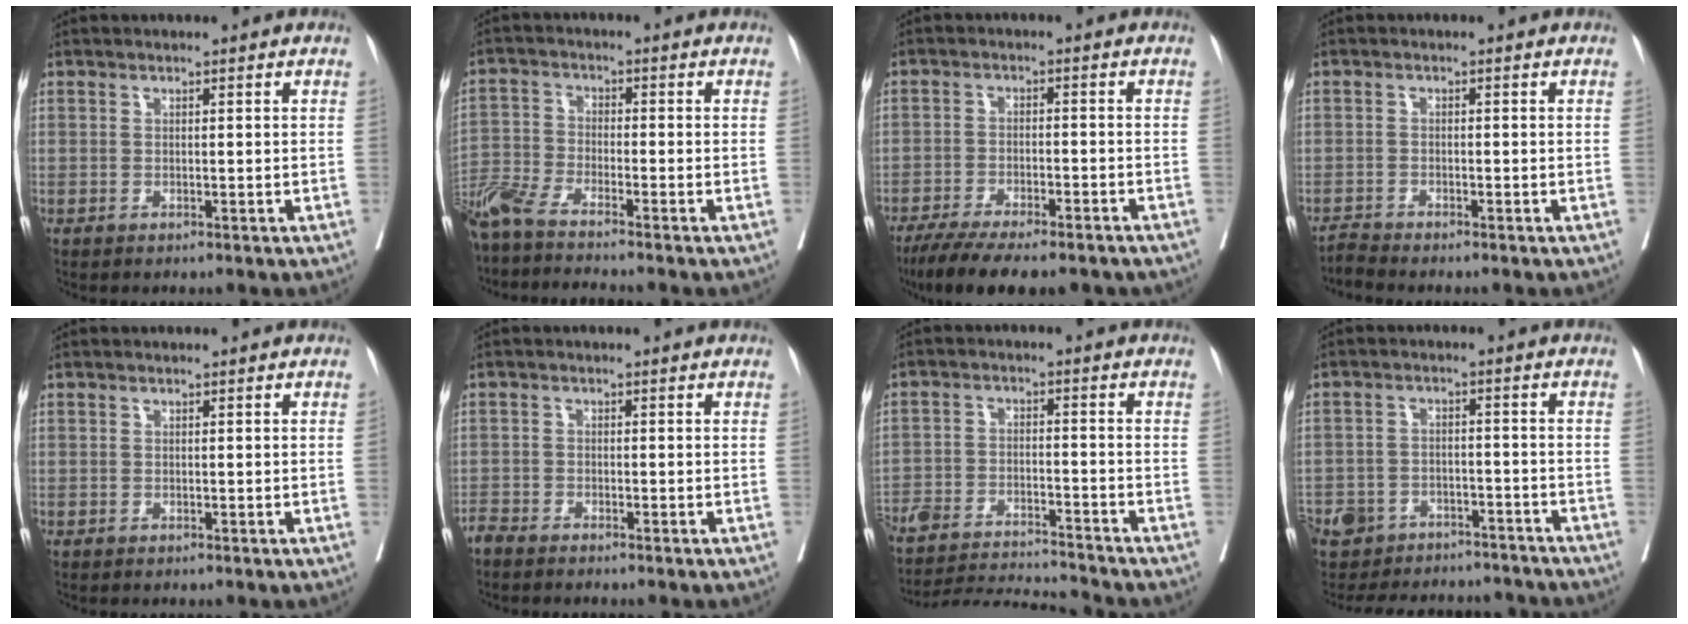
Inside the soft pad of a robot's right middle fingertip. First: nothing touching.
{"total": 6.8, "force": [-6.1, -0.7, 3.0], "torque": [-0.062, -0.027, -0.121]}
{"total": 14.8, "force": [-12.0, 3.4, 8.0], "torque": [-0.128, -0.019, -0.176]}
{"total": 1.8, "force": [-1.6, -0.6, -0.2], "torque": [0.001, -0.012, -0.034]}
{"total": 0.0}
{"total": 2.6, "force": [-2.5, 0.1, 0.7], "torque": [-0.013, -0.007, -0.045]}
{"total": 12.3, "force": [-12.1, -1.1, 2.0], "torque": [-0.029, 0.005, -0.199]}
{"total": 14.9, "force": [-13.1, 6.1, 3.4], "torque": [-0.067, 0.019, -0.169]}